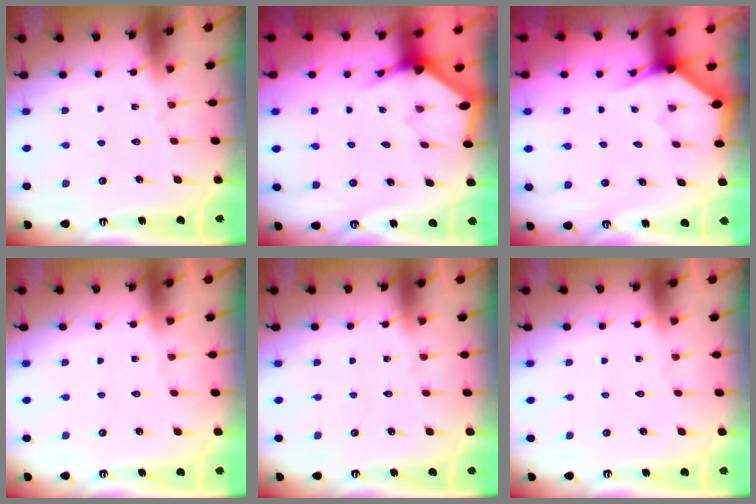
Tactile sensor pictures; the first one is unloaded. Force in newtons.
{"total": 2.8, "press": 2.8, "slide": 0.2}
{"total": 3.0, "press": 3.0, "slide": 0.1}
{"total": 0.0}
{"total": 0.0}
{"total": 0.0}